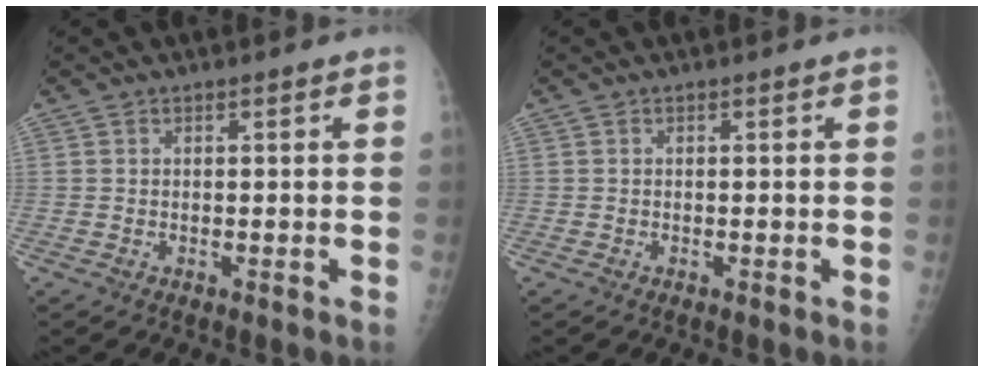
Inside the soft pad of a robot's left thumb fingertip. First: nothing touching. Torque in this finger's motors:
{"motor_torque": [0.00, 0.00, 0.00, 0.00, 0.00]}